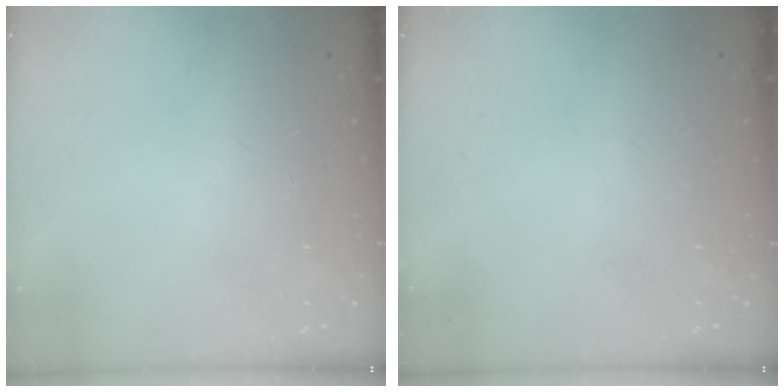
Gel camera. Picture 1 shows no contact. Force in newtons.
{"total": 0.0}